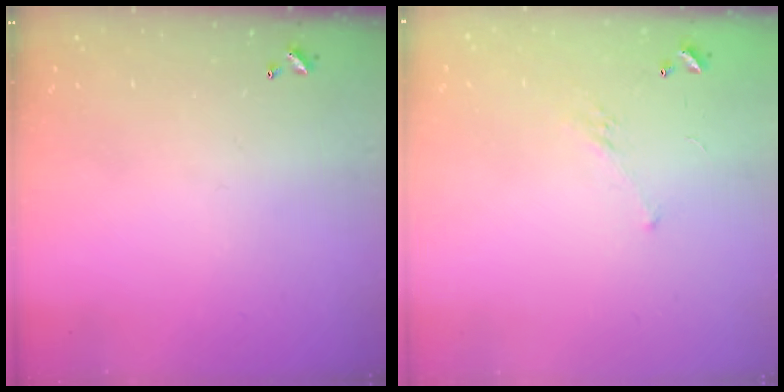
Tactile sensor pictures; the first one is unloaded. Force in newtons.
{"total": 2.8, "press": 2.6, "slide": 1.1}